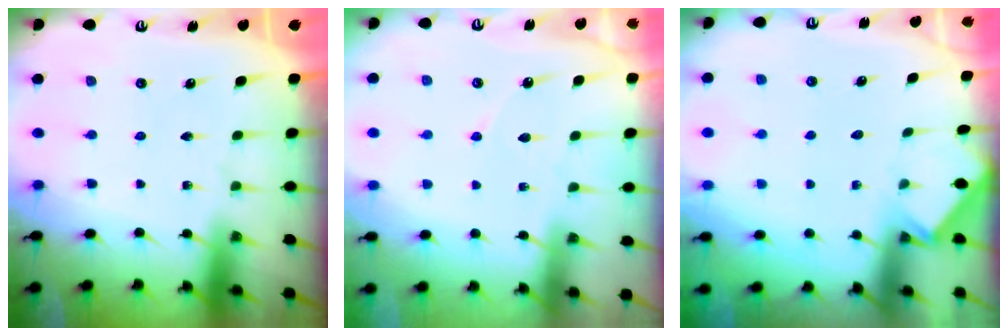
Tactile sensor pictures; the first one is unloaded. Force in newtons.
{"total": 3.2, "press": 3.2, "slide": 0.3}
{"total": 2.5, "press": 2.5, "slide": 0.4}